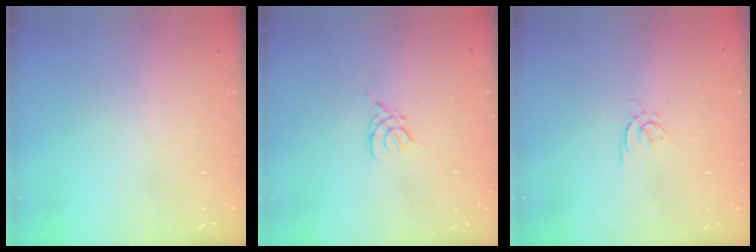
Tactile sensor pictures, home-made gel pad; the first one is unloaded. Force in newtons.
{"total": 2.7, "press": 2.7, "slide": 0.5}
{"total": 2.2, "press": 2.1, "slide": 0.7}